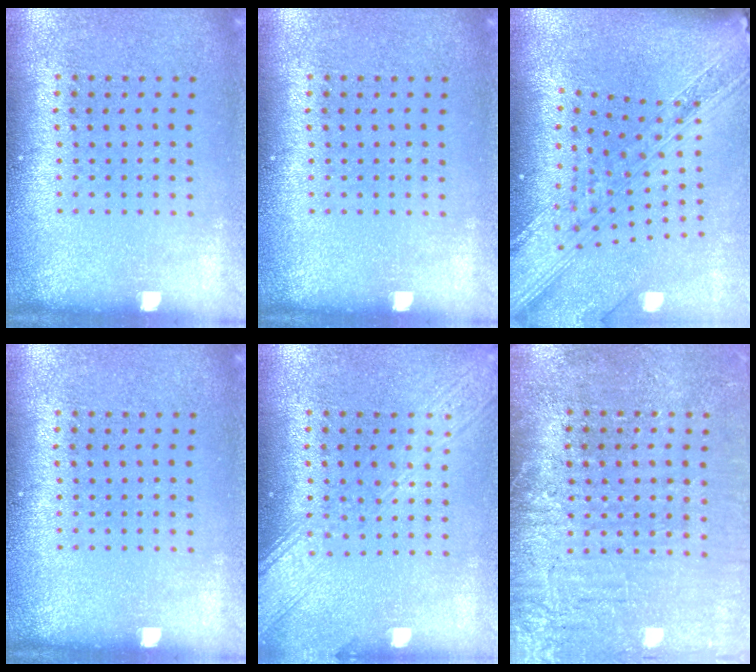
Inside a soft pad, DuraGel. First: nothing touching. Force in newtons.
{"total": 0.0}
{"total": 4.0, "press": 2.9, "slide": 2.7}
{"total": 0.0}
{"total": 3.1, "press": 3.1, "slide": 0.4}
{"total": 3.7, "press": 3.4, "slide": 1.5}